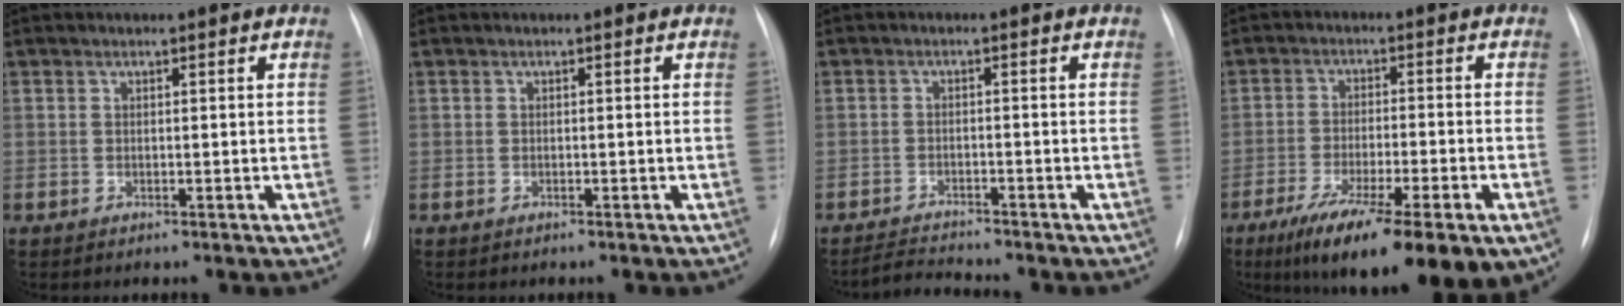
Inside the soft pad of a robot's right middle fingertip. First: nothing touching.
{"total": 0.0}
{"total": 3.5, "force": [-3.4, -0.5, 0.0], "torque": [-0.005, -0.021, -0.058]}
{"total": 18.3, "force": [-10.8, 3.6, 14.3], "torque": [-0.195, -0.037, -0.167]}